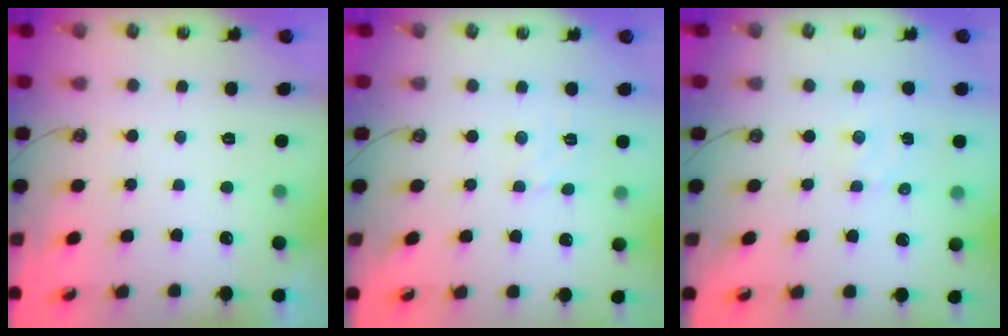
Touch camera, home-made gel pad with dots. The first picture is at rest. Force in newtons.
{"total": 2.1, "press": 2.1, "slide": 0.5}
{"total": 1.2, "press": 1.2, "slide": 0.1}